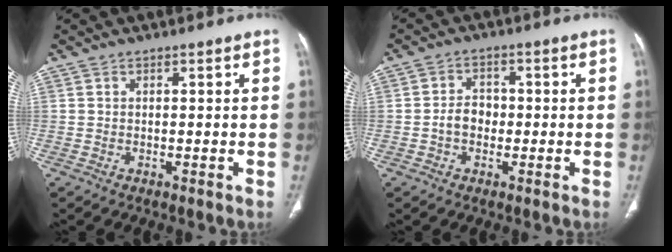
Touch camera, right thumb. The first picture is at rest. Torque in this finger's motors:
{"motor_torque": [0.95, 0.73, 0.93, -0.47, 0.13]}